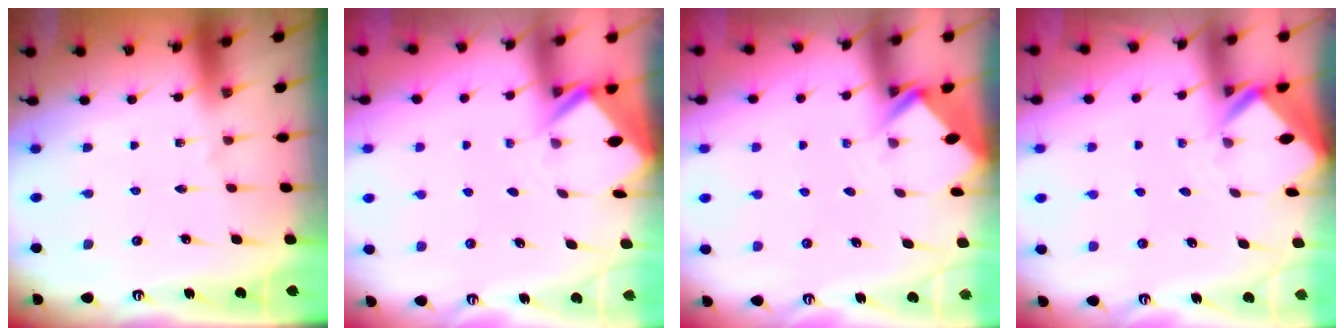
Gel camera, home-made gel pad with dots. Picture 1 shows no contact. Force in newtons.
{"total": 2.4, "press": 2.4, "slide": 0.1}
{"total": 2.7, "press": 2.7, "slide": 0.2}
{"total": 2.9, "press": 2.9, "slide": 0.2}